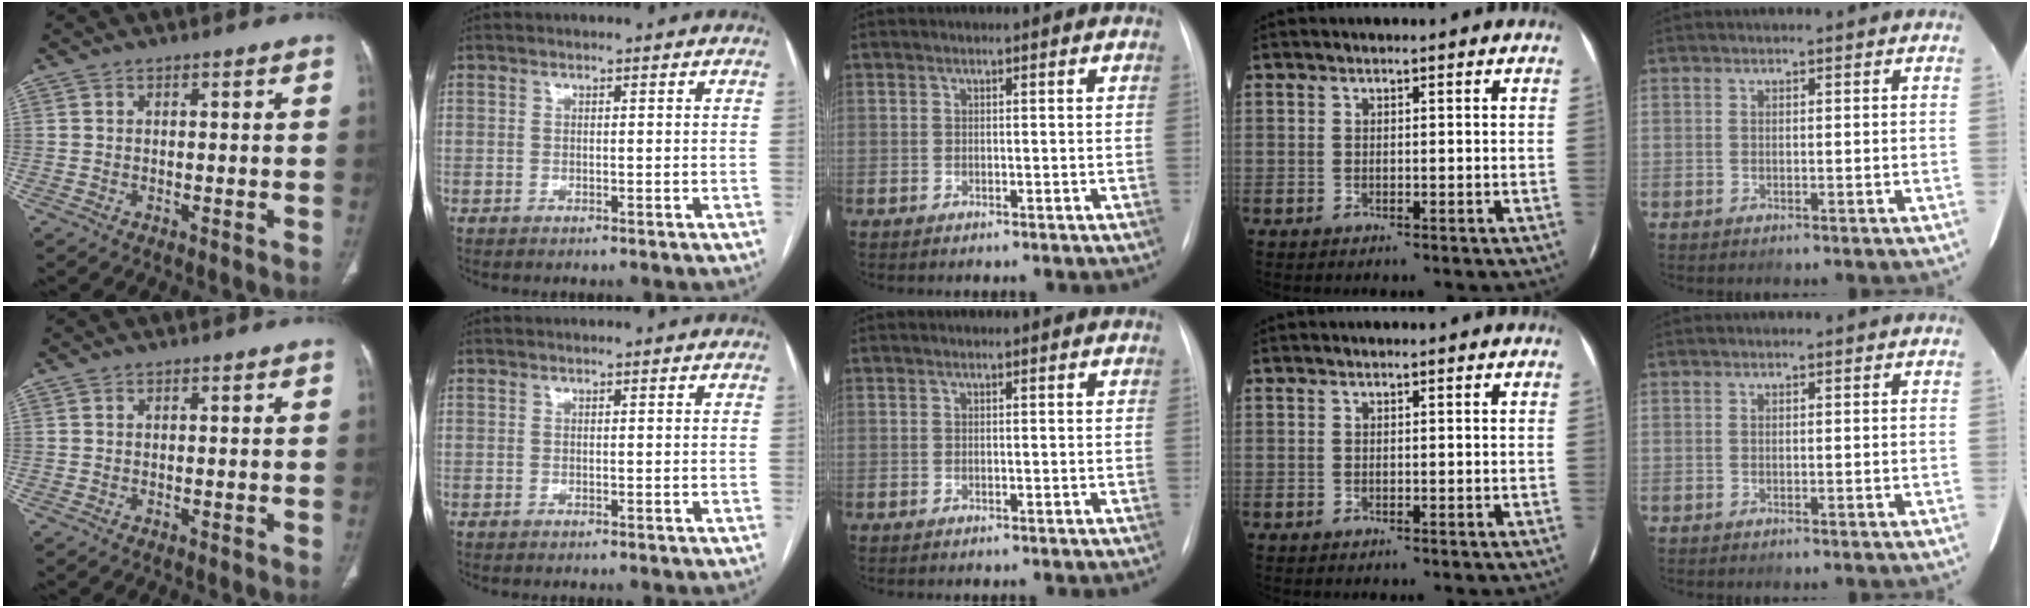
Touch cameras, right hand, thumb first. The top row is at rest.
{}